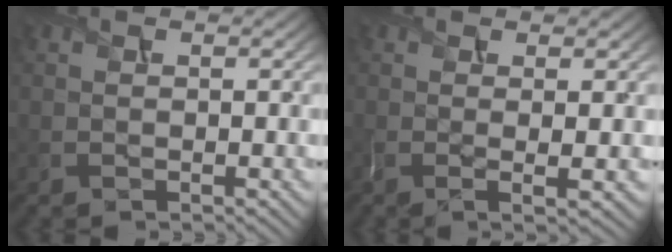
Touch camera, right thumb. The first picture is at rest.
{"total": 2.9, "force": [0.0, 0.3, 2.9], "torque": [-0.054, 0.002, -0.003]}